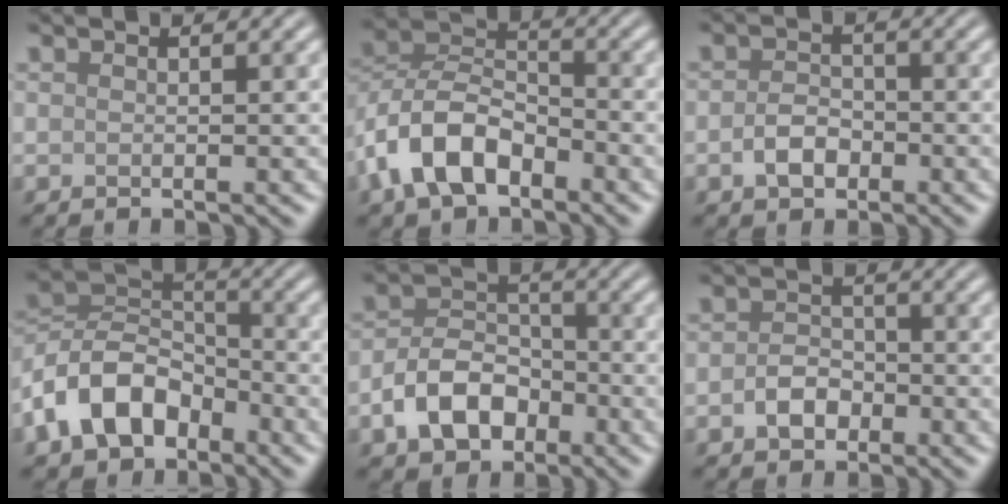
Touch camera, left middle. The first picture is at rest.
{"total": 7.2, "force": [-3.8, 4.1, 4.6], "torque": [-0.090, 0.009, -0.085]}
{"total": 2.5, "force": [-1.0, 1.7, 1.6], "torque": [-0.031, 0.004, -0.022]}
{"total": 8.1, "force": [-4.2, 5.3, 4.4], "torque": [-0.088, 0.008, -0.098]}
{"total": 5.6, "force": [-2.6, 3.8, 3.2], "torque": [-0.057, 0.004, -0.051]}
{"total": 2.6, "force": [-1.1, 1.9, 1.4], "torque": [-0.026, 0.004, -0.025]}